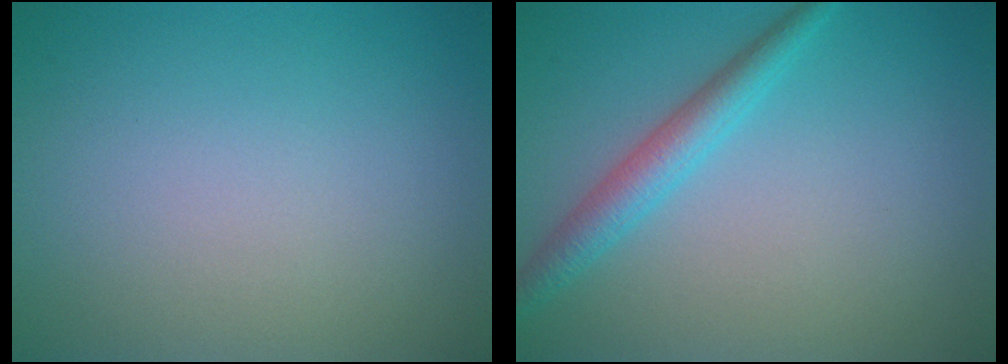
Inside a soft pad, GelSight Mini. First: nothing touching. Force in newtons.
{"total": 2.9, "press": 2.9, "slide": 0.1}